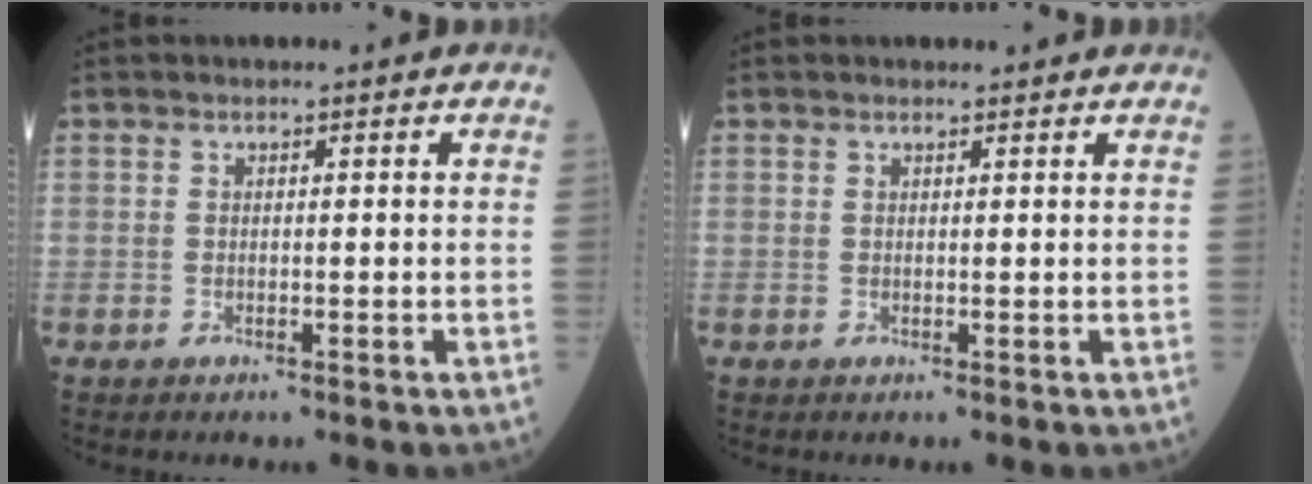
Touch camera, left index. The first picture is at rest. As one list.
[{"total": 1.8, "force": [1.7, 0.3, 0.4], "torque": [-0.014, 0.007, 0.019]}]